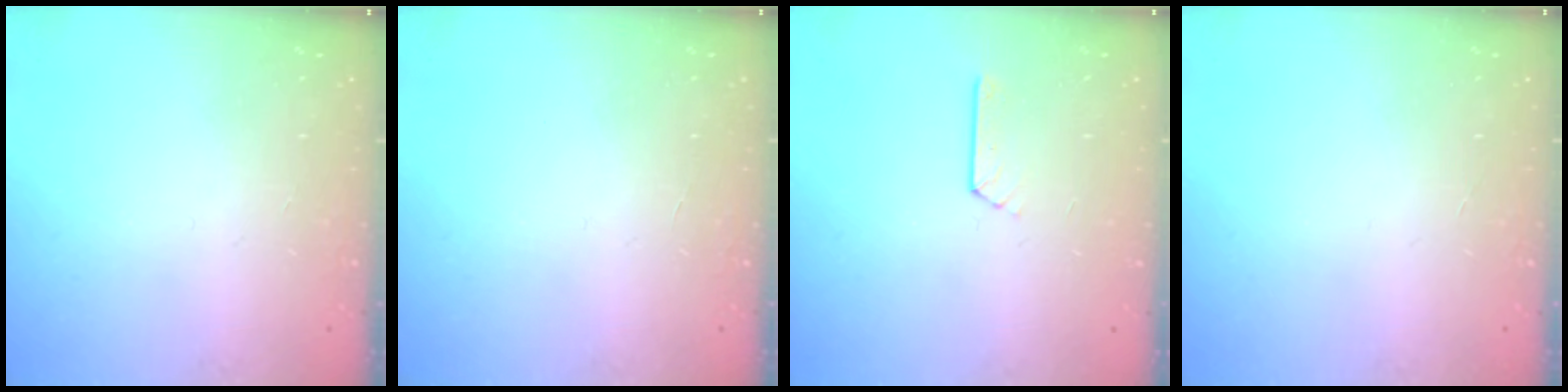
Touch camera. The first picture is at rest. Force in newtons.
{"total": 0.0}
{"total": 2.2, "press": 2.2, "slide": 0.3}
{"total": 0.0}